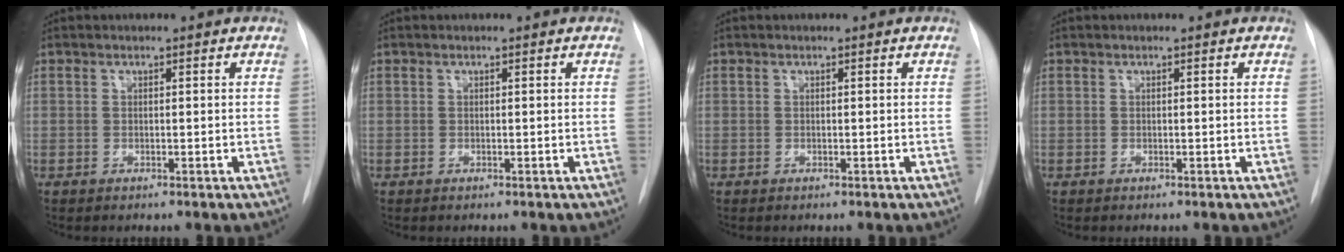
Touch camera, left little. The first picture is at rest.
{"total": 0.0}
{"total": 0.0}
{"total": 0.0}